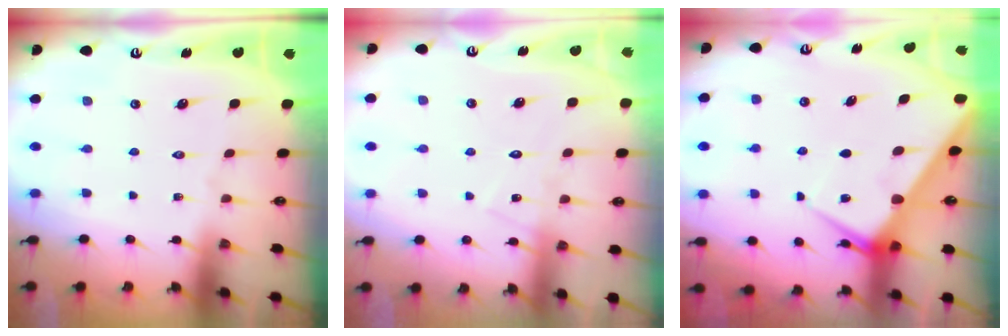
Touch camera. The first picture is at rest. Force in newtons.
{"total": 9.4, "press": 9.4, "slide": 0.5}
{"total": 6.1, "press": 6.1, "slide": 0.6}